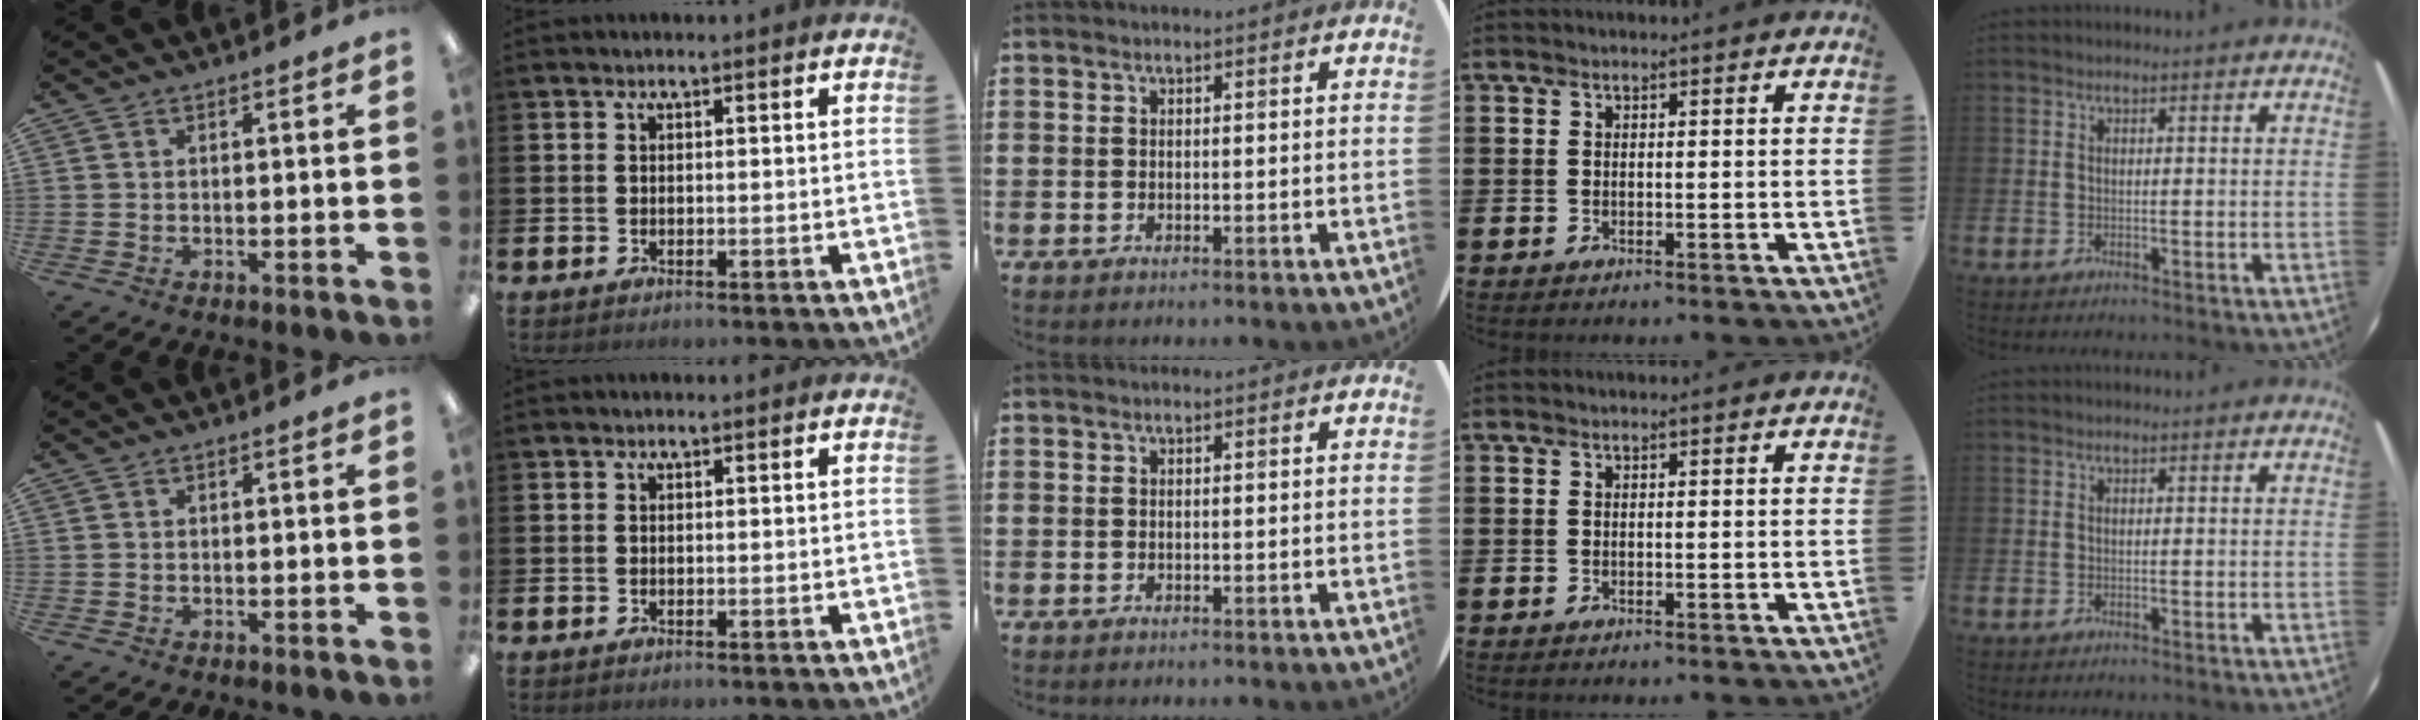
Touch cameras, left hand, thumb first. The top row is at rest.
{}